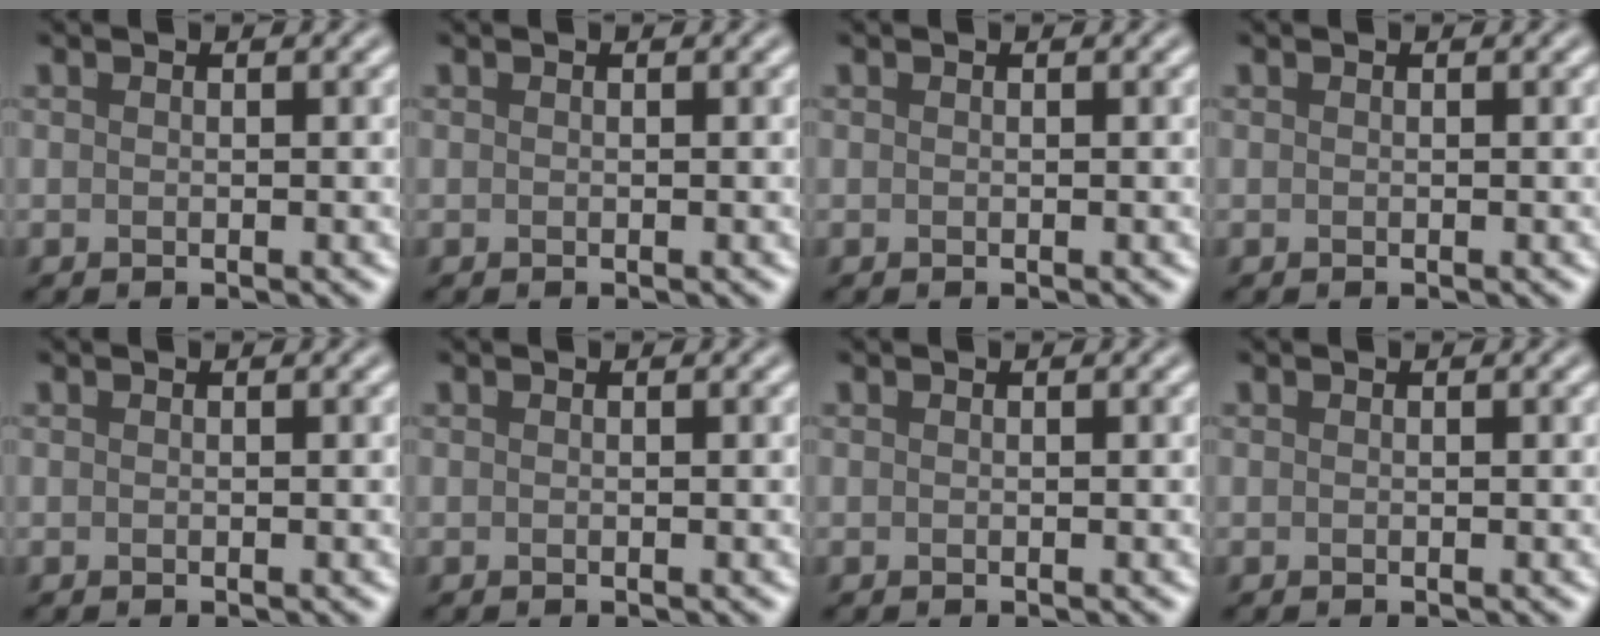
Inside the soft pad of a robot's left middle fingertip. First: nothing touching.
{"total": 0.0}
{"total": 0.0}
{"total": 0.0}
{"total": 0.0}
{"total": 0.0}
{"total": 0.0}
{"total": 0.0}